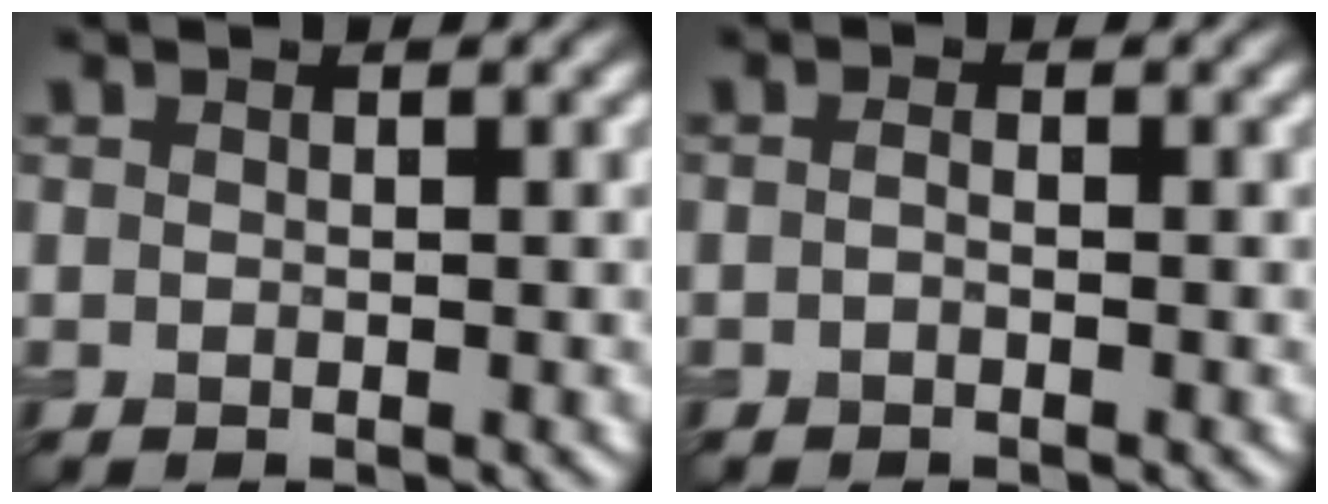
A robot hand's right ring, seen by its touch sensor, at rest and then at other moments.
{"total": 0.6, "force": [-0.3, 0.2, 0.5], "torque": [-0.013, -0.002, -0.007]}